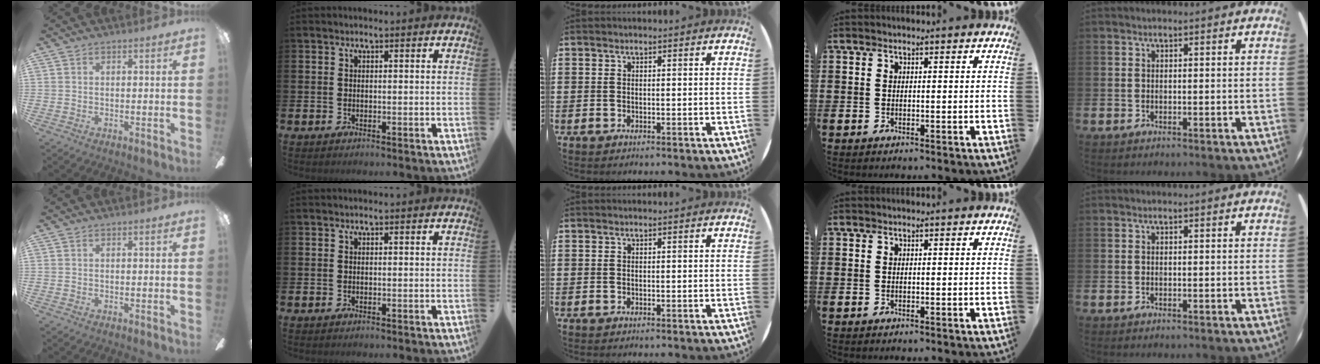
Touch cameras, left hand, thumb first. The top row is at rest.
{}